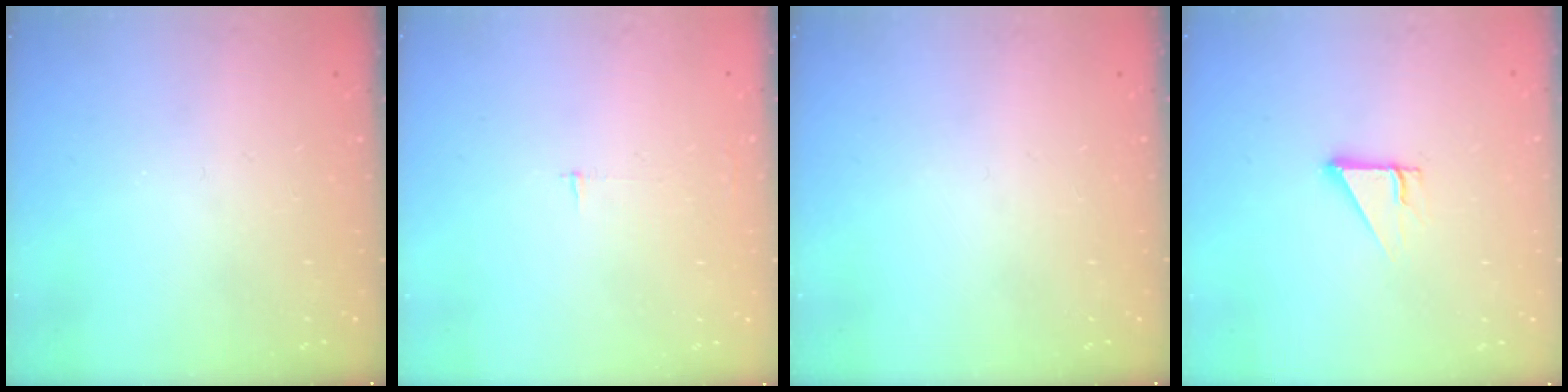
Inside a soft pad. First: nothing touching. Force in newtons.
{"total": 2.5, "press": 2.5, "slide": 0.2}
{"total": 0.0}
{"total": 2.7, "press": 2.7, "slide": 0.1}